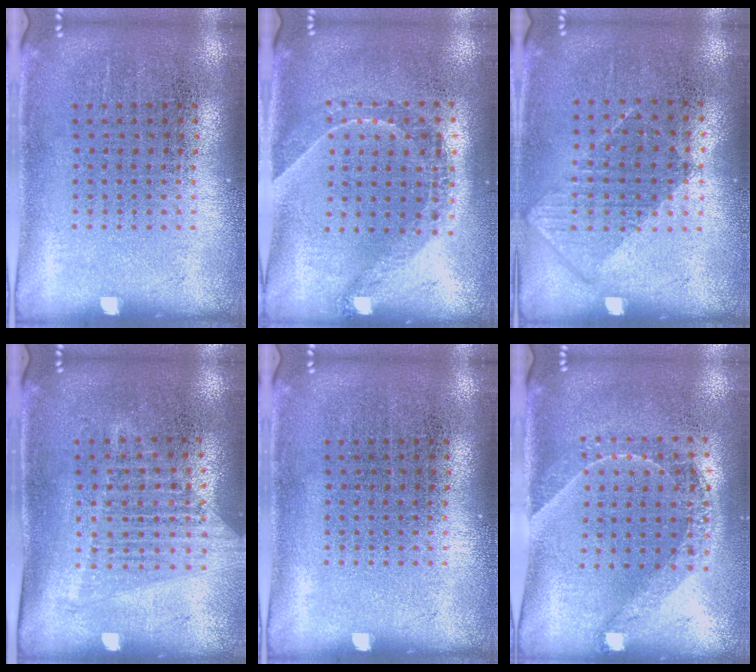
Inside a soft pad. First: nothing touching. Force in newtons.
{"total": 1.6, "press": 1.3, "slide": 1.0}
{"total": 0.8, "press": 0.7, "slide": 0.4}
{"total": 1.5, "press": 1.4, "slide": 0.5}
{"total": 0.0}
{"total": 1.4, "press": 1.2, "slide": 0.7}